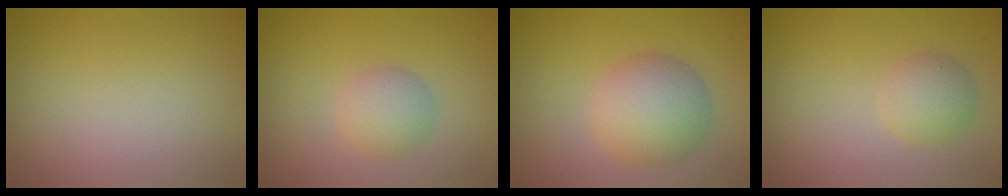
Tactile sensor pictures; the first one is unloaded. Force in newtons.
{"total": 2.4, "press": 2.4, "slide": 0.1}
{"total": 5.1, "press": 5.1, "slide": 0.2}
{"total": 2.4, "press": 2.4, "slide": 0.0}